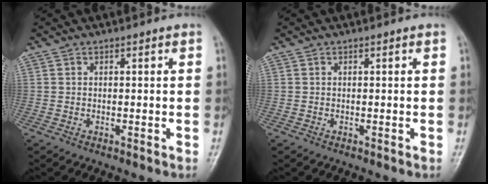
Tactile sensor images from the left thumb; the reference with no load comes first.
{"total": 0.0}